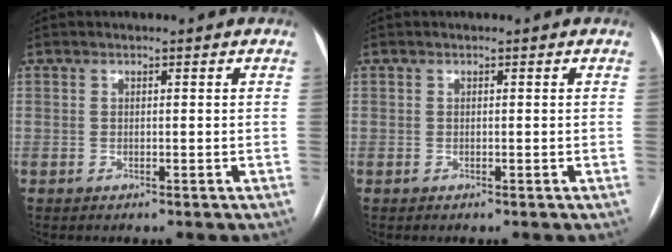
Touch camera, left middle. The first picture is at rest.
{"total": 0.0}